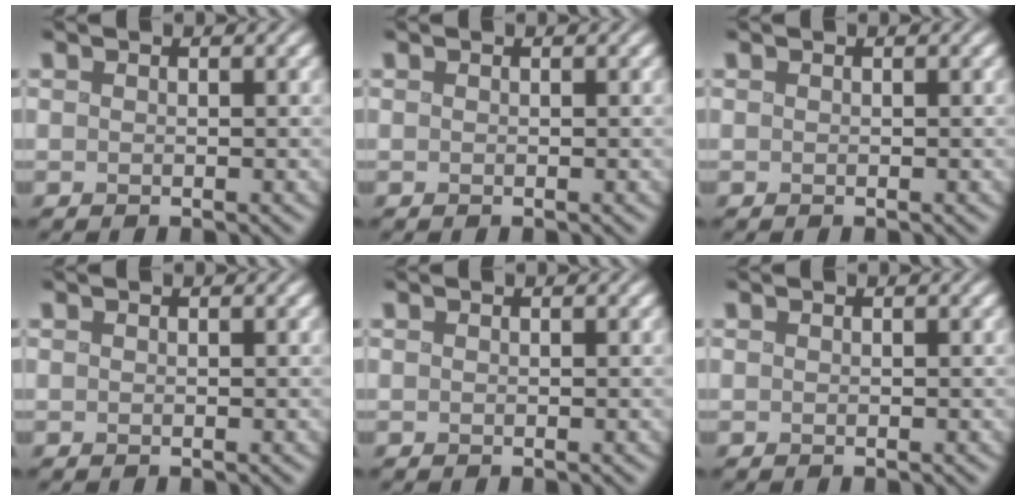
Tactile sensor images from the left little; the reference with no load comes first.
{"total": 0.0}
{"total": 0.0}
{"total": 0.0}
{"total": 0.0}
{"total": 0.0}